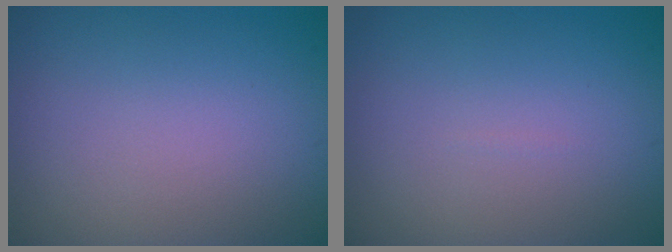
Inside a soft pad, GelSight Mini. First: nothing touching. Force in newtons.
{"total": 0.0}